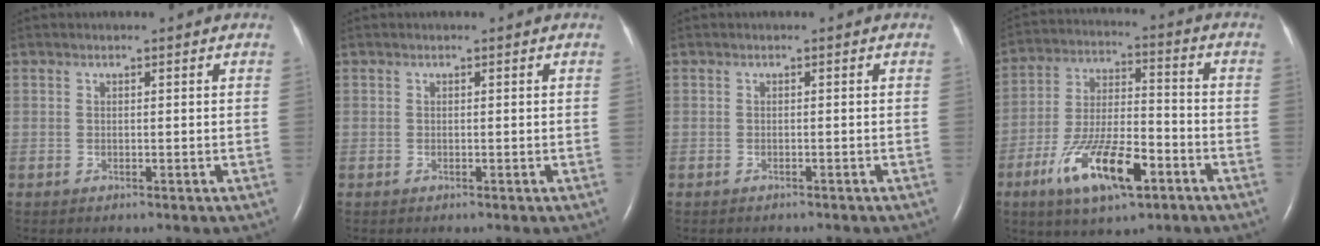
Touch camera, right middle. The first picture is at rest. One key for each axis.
{"total": 0.0}
{"total": 1.8, "fx": -1.6, "fy": 0.4, "fz": 0.5, "tx": -0.016, "ty": -0.004, "tz": -0.017}
{"total": 13.9, "fx": -7.0, "fy": 4.2, "fz": 11.3, "tx": -0.220, "ty": -0.003, "tz": -0.118}